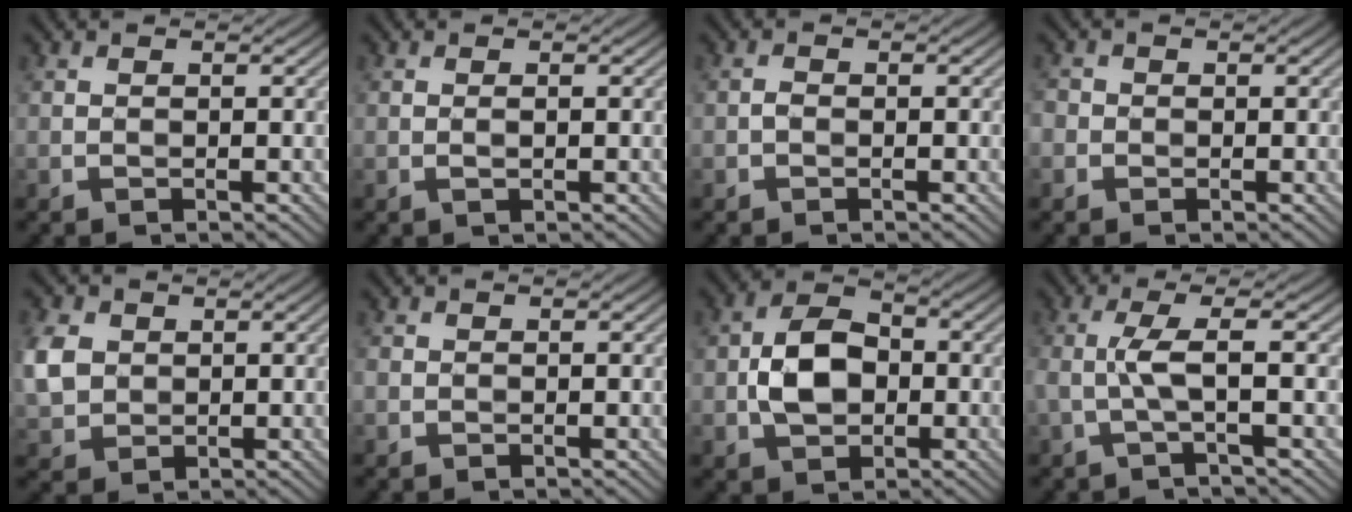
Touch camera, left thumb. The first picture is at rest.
{"total": 0.6, "force": [-0.1, 0.1, 0.6], "torque": [-0.009, -0.001, -0.003]}
{"total": 0.7, "force": [-0.4, 0.4, 0.3], "torque": [-0.007, 0.002, -0.010]}
{"total": 1.2, "force": [-0.5, 1.1, -0.1], "torque": [0.005, -0.005, -0.013]}
{"total": 5.1, "force": [1.0, 4.3, 2.5], "torque": [-0.078, 0.005, 0.017]}
{"total": 0.6, "force": [-0.3, 0.5, 0.0], "torque": [-0.003, -0.003, -0.006]}
{"total": 6.5, "force": [-0.8, 4.6, 4.4], "torque": [-0.091, 0.002, -0.019]}
{"total": 3.7, "force": [-0.5, 0.4, 3.6], "torque": [-0.070, 0.012, -0.026]}